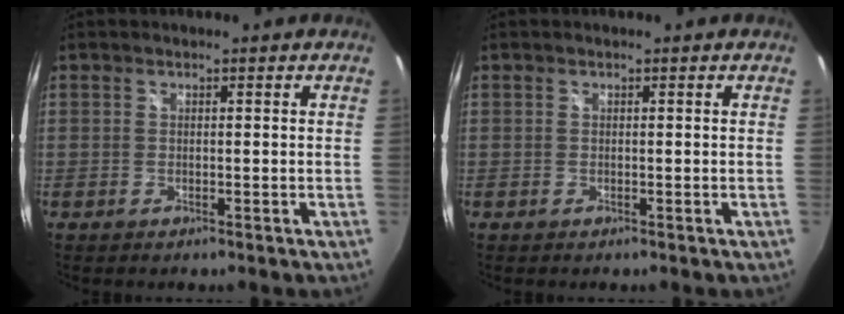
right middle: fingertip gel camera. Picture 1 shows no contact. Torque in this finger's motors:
{"motor_torque": [-0.01, 0.01, -0.01, -0.01]}